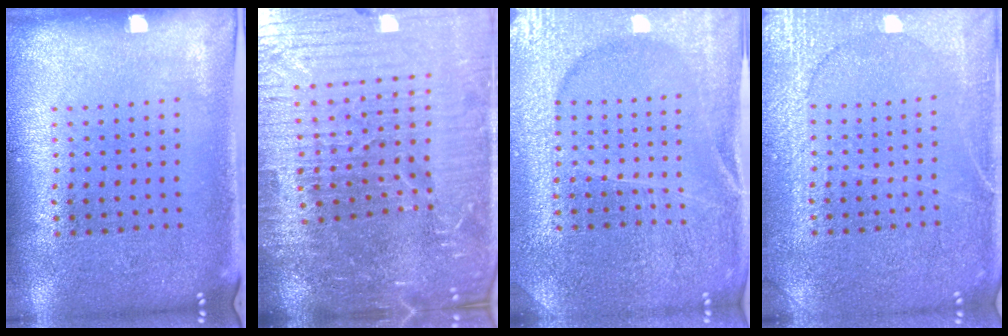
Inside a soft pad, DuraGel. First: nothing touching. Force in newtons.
{"total": 6.9, "press": 6.0, "slide": 3.5}
{"total": 4.2, "press": 4.0, "slide": 1.2}
{"total": 4.7, "press": 4.7, "slide": 0.6}